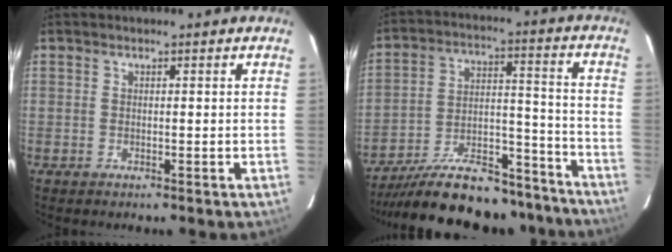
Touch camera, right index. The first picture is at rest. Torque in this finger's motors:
{"motor_torque": [1.07, -1.07, 0.82, 0.18]}